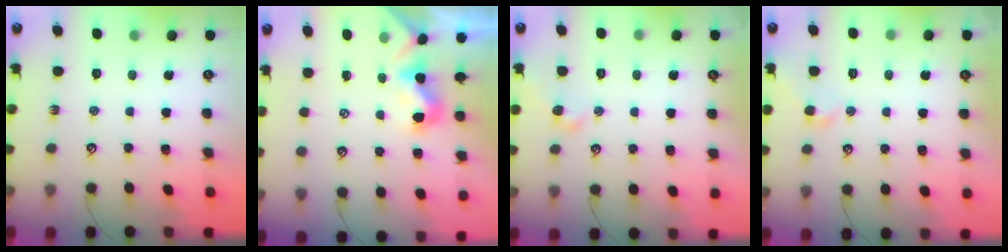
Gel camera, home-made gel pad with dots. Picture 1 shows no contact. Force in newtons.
{"total": 1.3, "press": 1.2, "slide": 0.6}
{"total": 2.0, "press": 1.9, "slide": 0.6}
{"total": 2.9, "press": 2.9, "slide": 0.7}